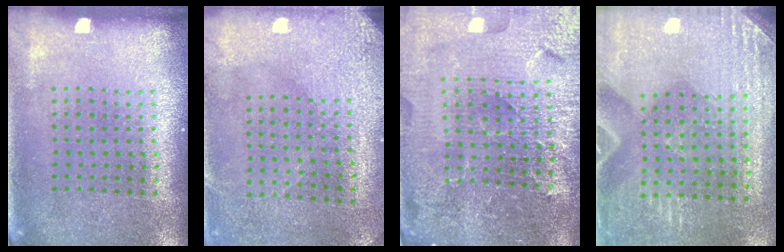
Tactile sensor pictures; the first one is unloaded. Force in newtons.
{"total": 3.0, "press": 2.6, "slide": 1.4}
{"total": 5.4, "press": 4.9, "slide": 2.2}
{"total": 3.0, "press": 2.9, "slide": 0.6}